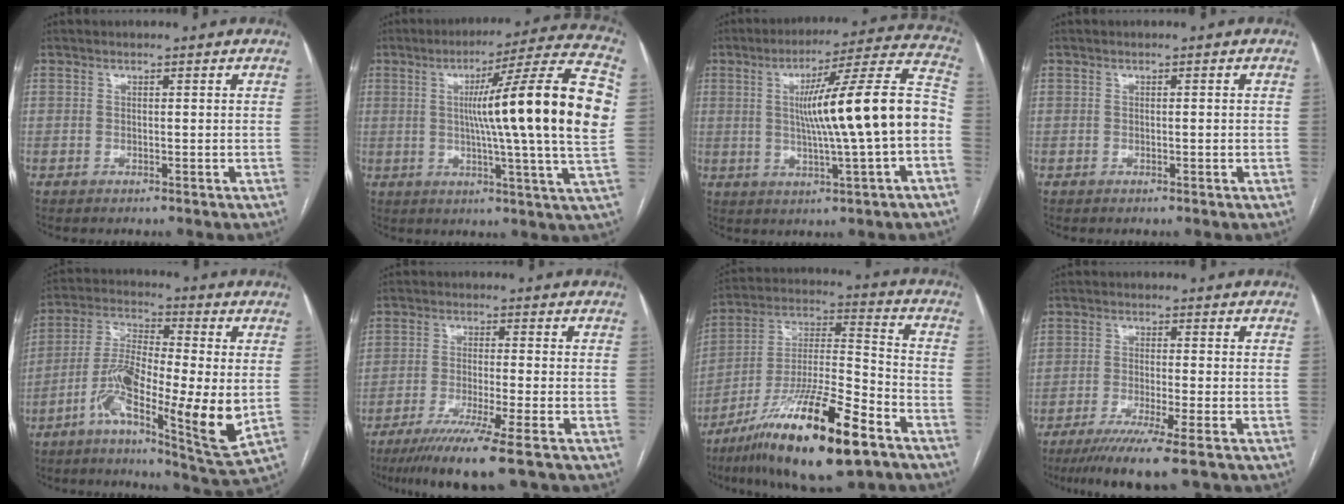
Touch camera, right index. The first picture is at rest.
{"total": 21.6, "force": [2.6, -1.3, 21.4], "torque": [-0.291, 0.006, 0.020]}
{"total": 17.4, "force": [-0.7, -0.1, 17.4], "torque": [-0.260, 0.021, -0.011]}
{"total": 0.9, "force": [-0.1, 0.1, 0.9], "torque": [-0.012, 0.000, -0.001]}
{"total": 16.6, "force": [-3.7, 2.7, 16.0], "torque": [-0.302, -0.009, -0.068]}
{"total": 10.1, "force": [-7.1, -1.1, 7.1], "torque": [-0.115, -0.031, -0.115]}
{"total": 21.5, "force": [-13.1, 3.2, 16.8], "torque": [-0.308, -0.024, -0.225]}
{"total": 8.8, "force": [-6.2, -0.7, 6.3], "torque": [-0.097, -0.024, -0.098]}